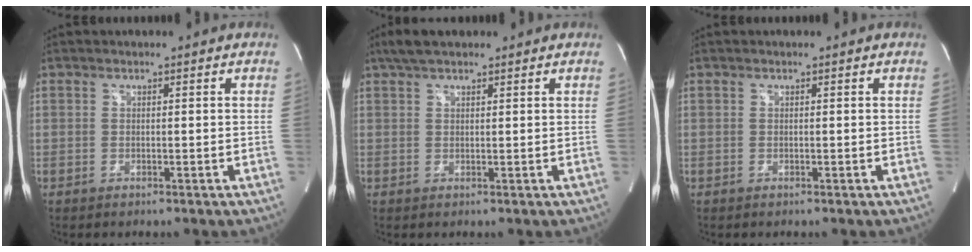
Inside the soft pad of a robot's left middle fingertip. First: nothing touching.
{"total": 4.1, "force": [3.1, 1.4, 2.3], "torque": [-0.050, 0.020, 0.058]}
{"total": 0.0}